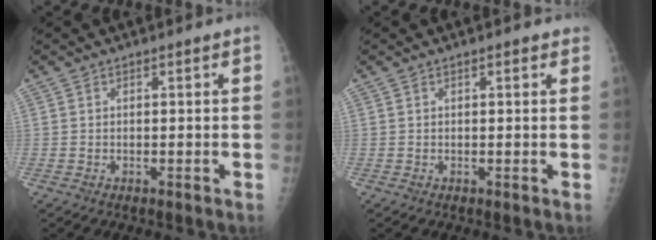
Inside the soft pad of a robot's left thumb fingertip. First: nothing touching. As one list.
[{"total": 1.0, "force": [0.5, 0.5, 0.7], "torque": [-0.005, 0.000, 0.002]}]